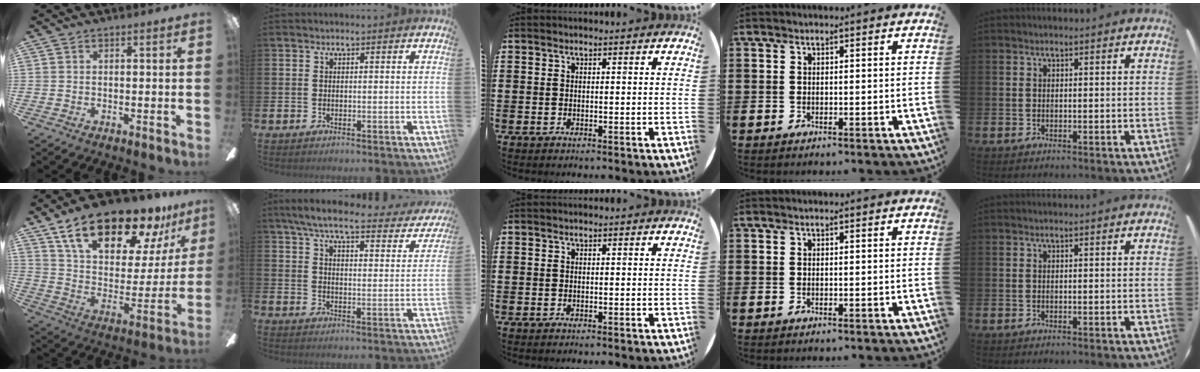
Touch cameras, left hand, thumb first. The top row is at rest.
{"thumb": {"total": 23.7, "force": [17.1, 9.7, 13.3], "torque": [-0.224, -0.108, 0.295]}, "index": {"total": 6.9, "force": [5.9, 1.3, 3.3], "torque": [-0.084, -0.035, 0.095]}}